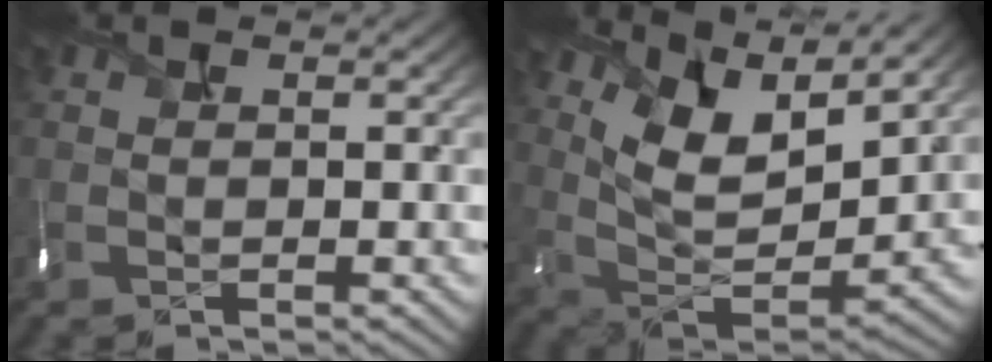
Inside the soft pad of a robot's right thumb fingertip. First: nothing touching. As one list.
[{"total": 12.5, "force": [8.4, 5.1, 7.8], "torque": [-0.183, -0.001, 0.136]}]